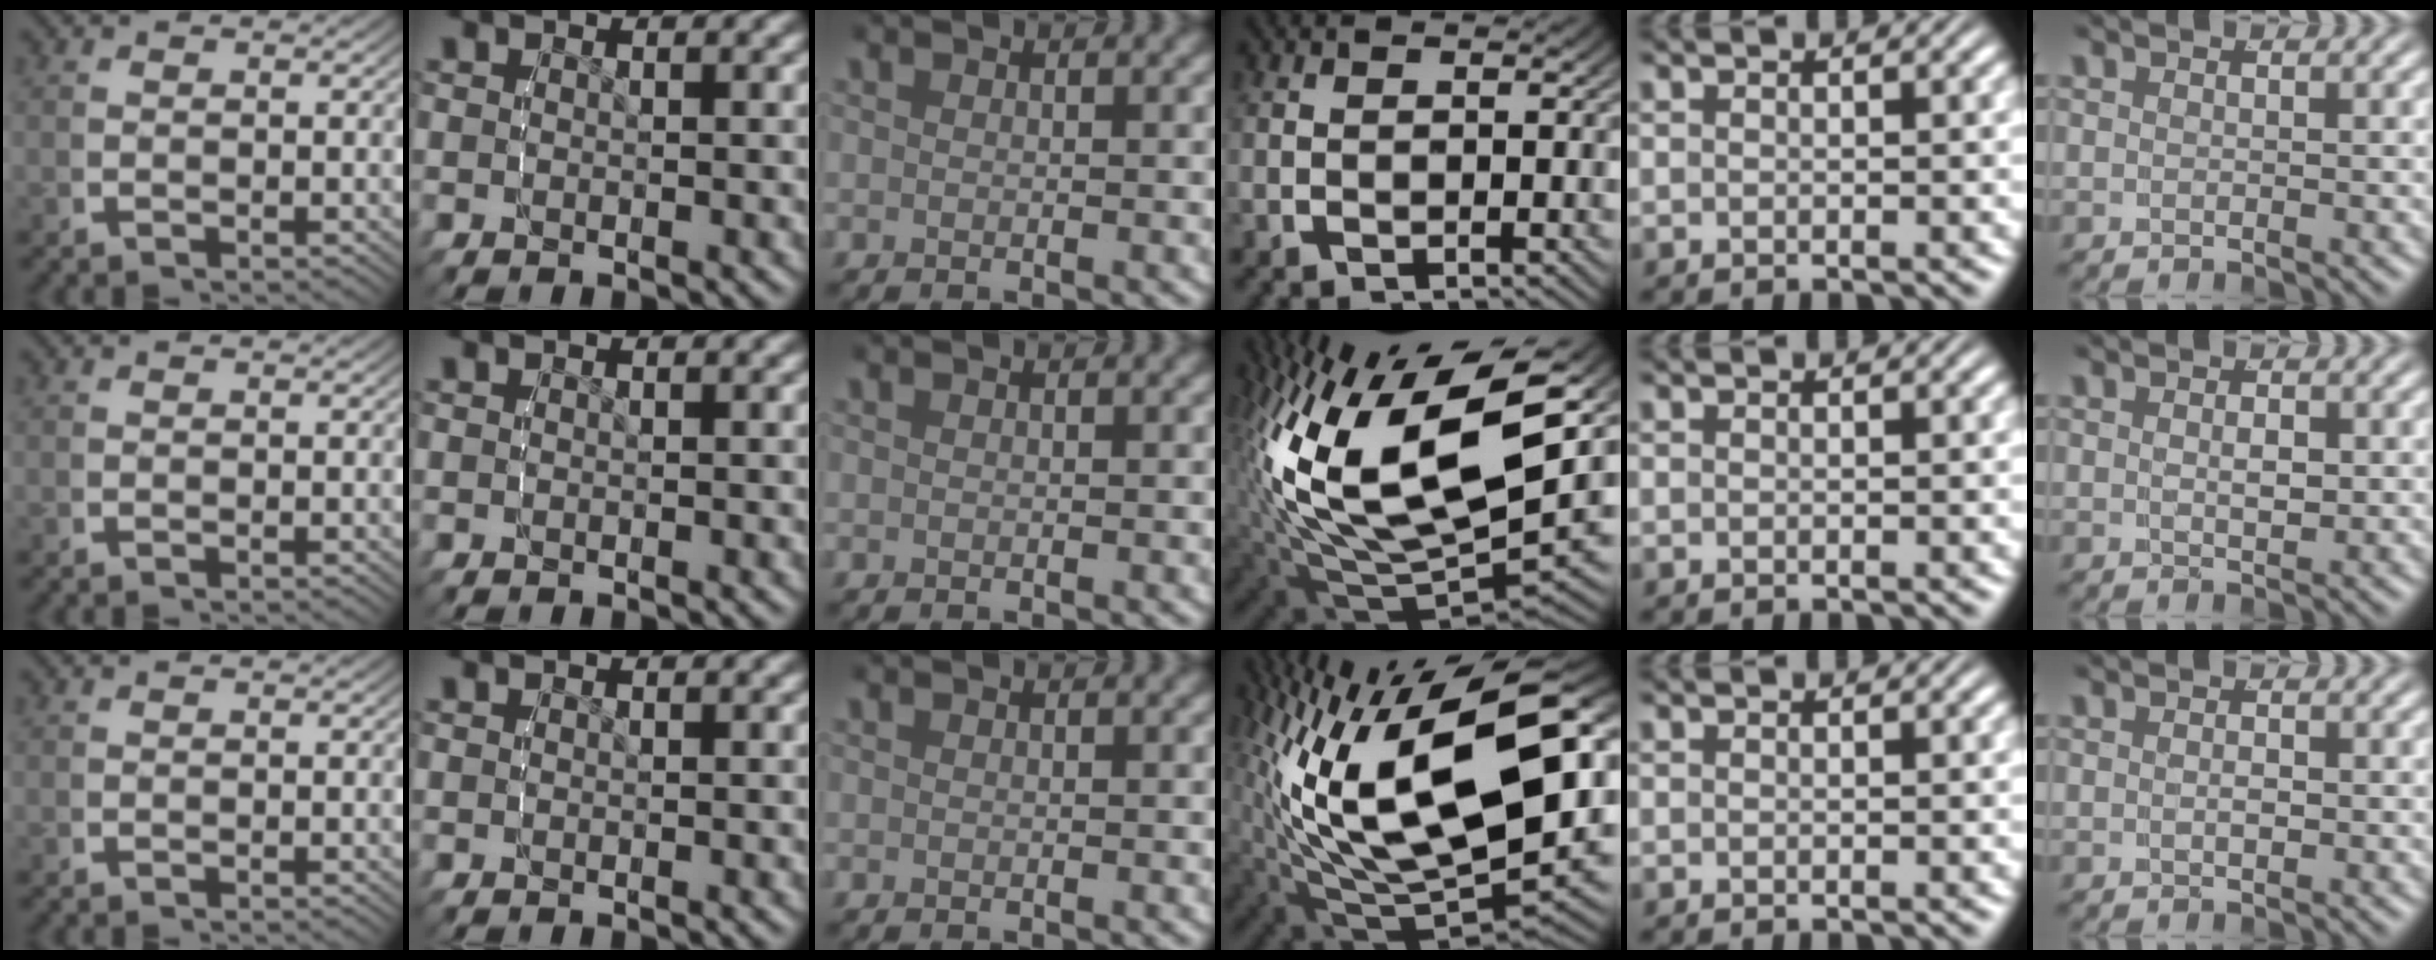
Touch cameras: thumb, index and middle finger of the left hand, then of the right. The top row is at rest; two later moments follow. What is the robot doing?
{"motion": "lift_and_place", "object": "tape"}